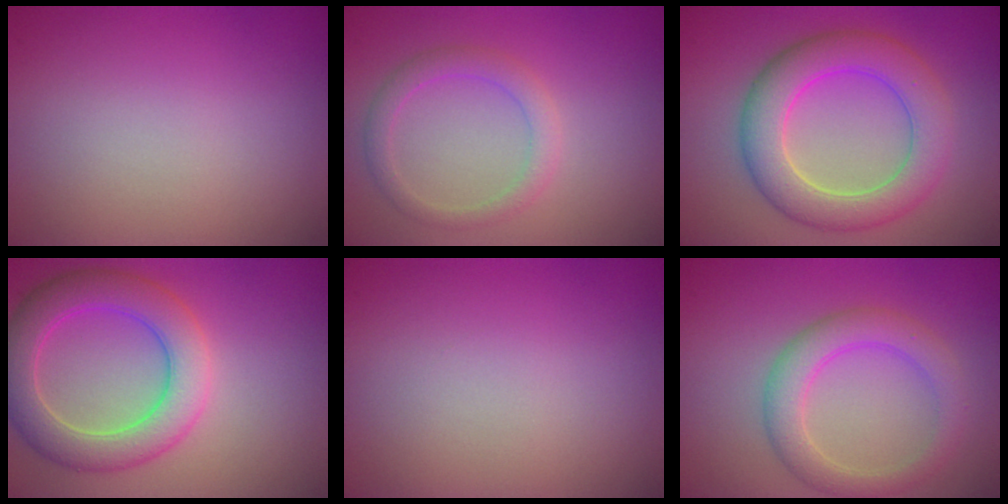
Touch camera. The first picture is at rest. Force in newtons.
{"total": 2.3, "press": 2.2, "slide": 0.1}
{"total": 6.5, "press": 6.5, "slide": 0.3}
{"total": 6.0, "press": 6.0, "slide": 0.2}
{"total": 0.0}
{"total": 3.9, "press": 3.9, "slide": 0.1}